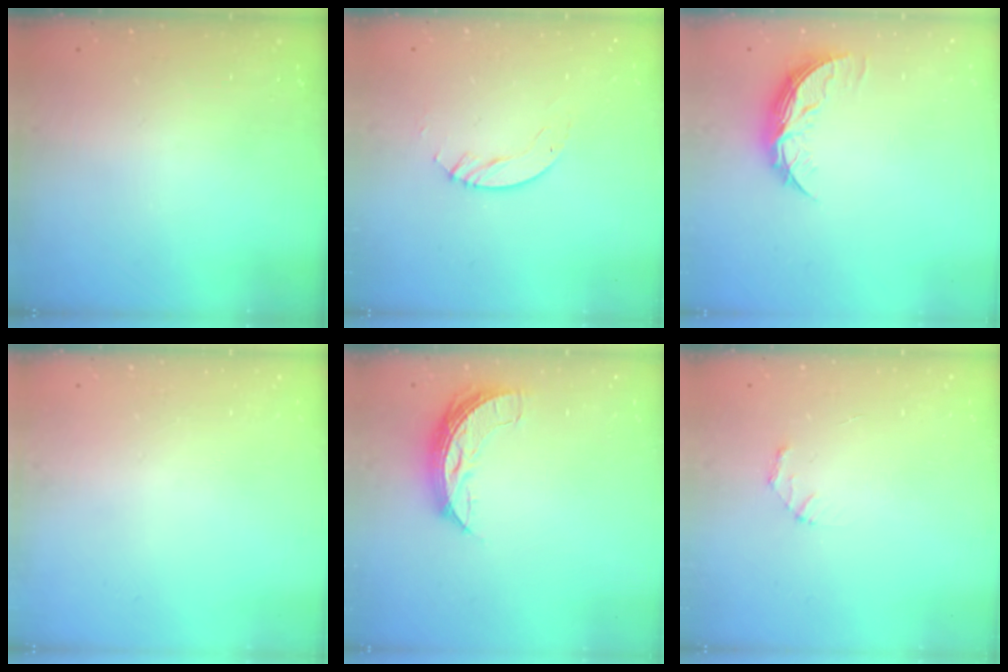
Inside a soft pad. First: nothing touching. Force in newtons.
{"total": 3.0, "press": 3.0, "slide": 0.2}
{"total": 8.2, "press": 8.2, "slide": 0.5}
{"total": 0.0}
{"total": 7.0, "press": 7.0, "slide": 0.7}
{"total": 2.1, "press": 2.1, "slide": 0.2}